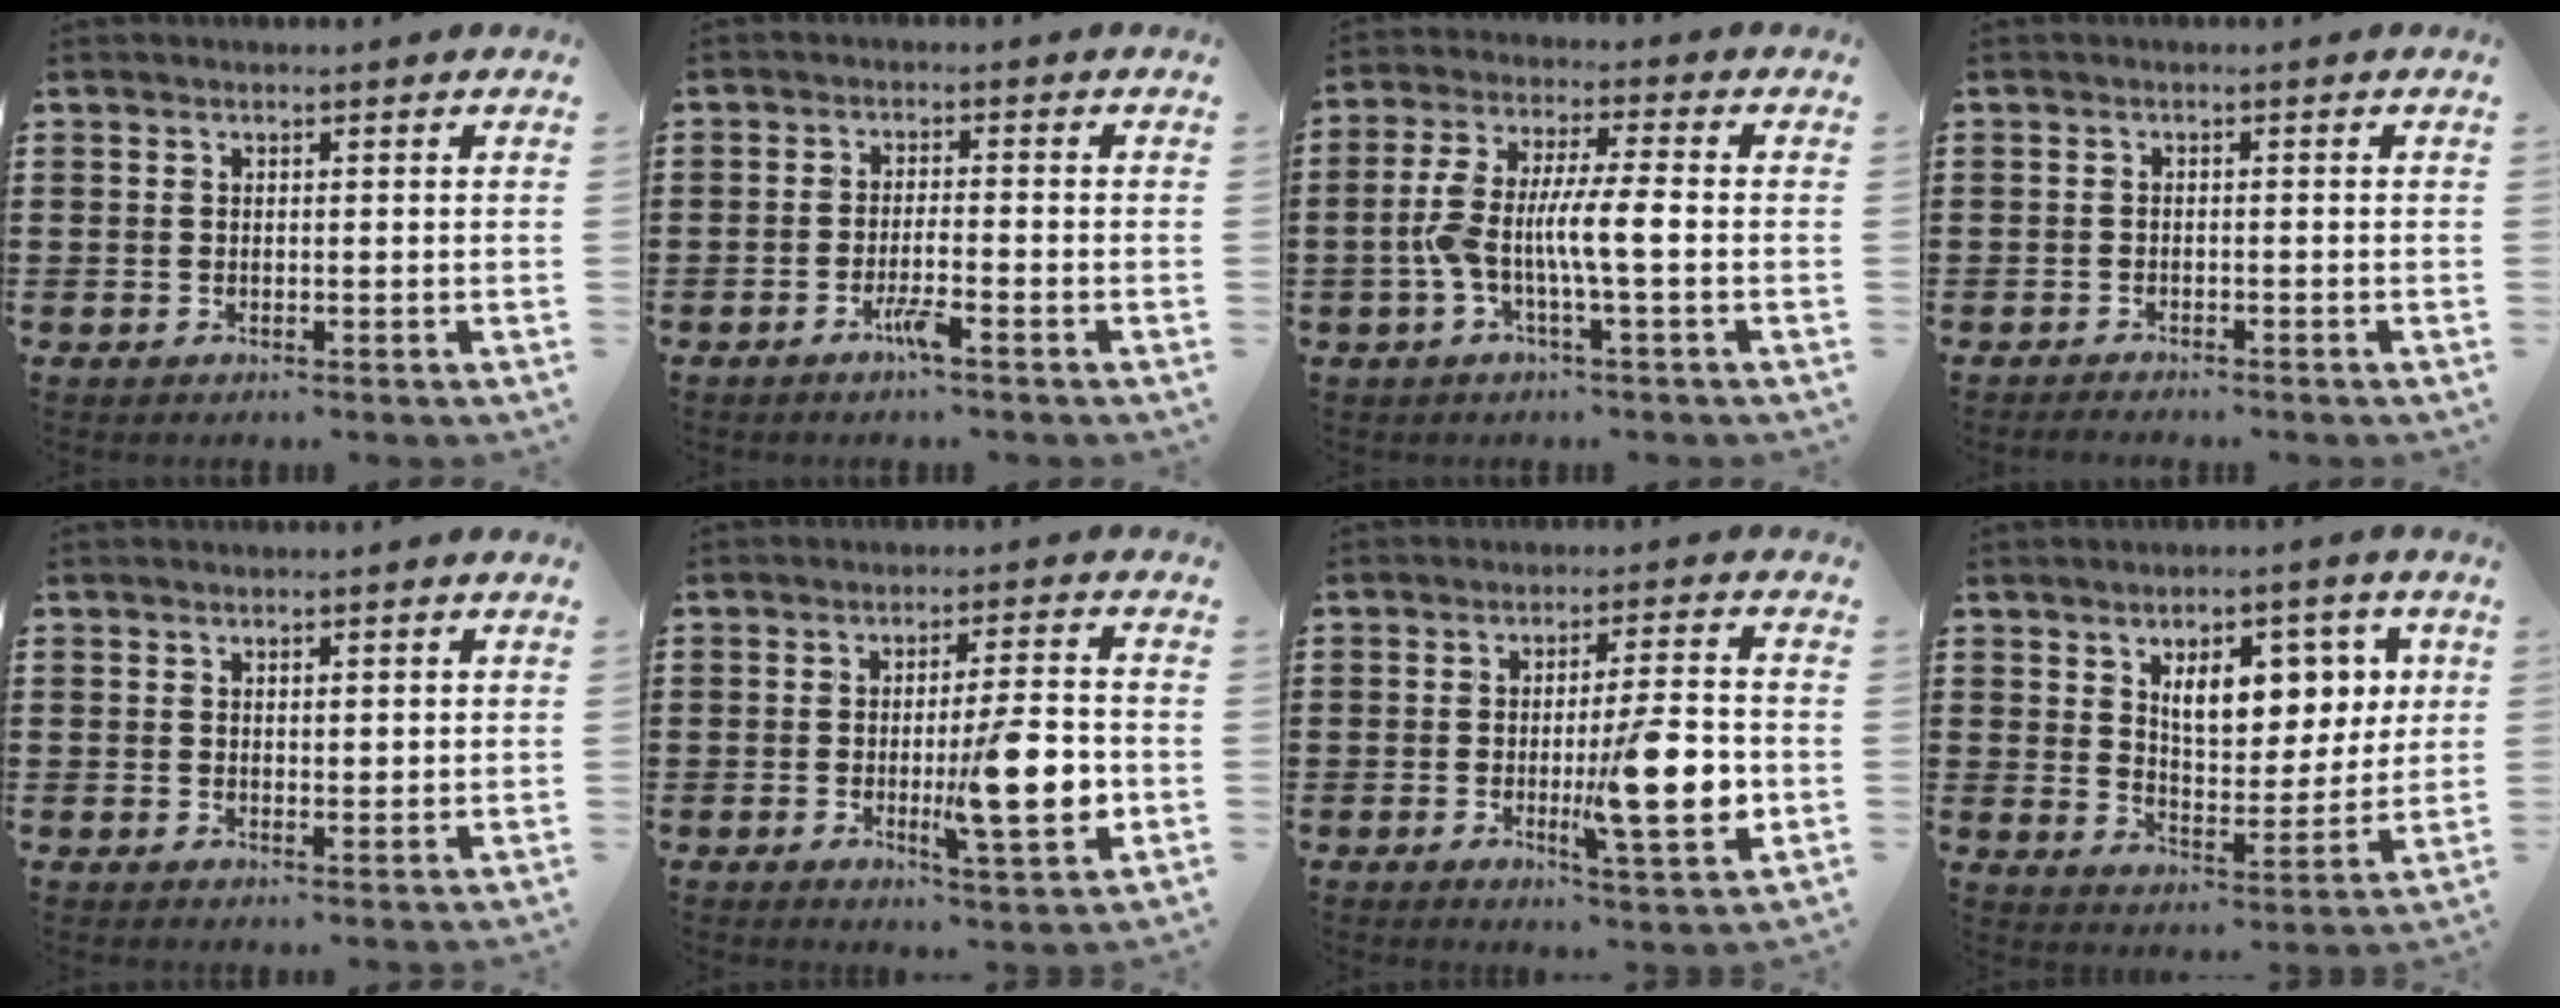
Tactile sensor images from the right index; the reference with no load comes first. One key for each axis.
{"total": 3.3, "fx": -2.2, "fy": 0.0, "fz": 2.4, "tx": -0.048, "ty": -0.006, "tz": -0.041}
{"total": 7.6, "fx": -1.7, "fy": 1.5, "fz": 7.3, "tx": -0.149, "ty": -0.003, "tz": -0.038}
{"total": 1.1, "fx": -1.1, "fy": 0.0, "fz": -0.1, "tx": -0.001, "ty": 0.003, "tz": -0.023}
{"total": 1.0, "fx": 0.7, "fy": 0.4, "fz": 0.4, "tx": -0.009, "ty": 0.006, "tz": 0.013}
{"total": 11.7, "fx": -1.8, "fy": 2.4, "fz": 11.3, "tx": -0.165, "ty": -0.012, "tz": -0.030}
{"total": 13.0, "fx": -1.9, "fy": 2.7, "fz": 12.5, "tx": -0.187, "ty": -0.012, "tz": -0.031}
{"total": 9.0, "fx": 4.0, "fy": 4.8, "fz": 6.5, "tx": -0.104, "ty": -0.003, "tz": 0.064}